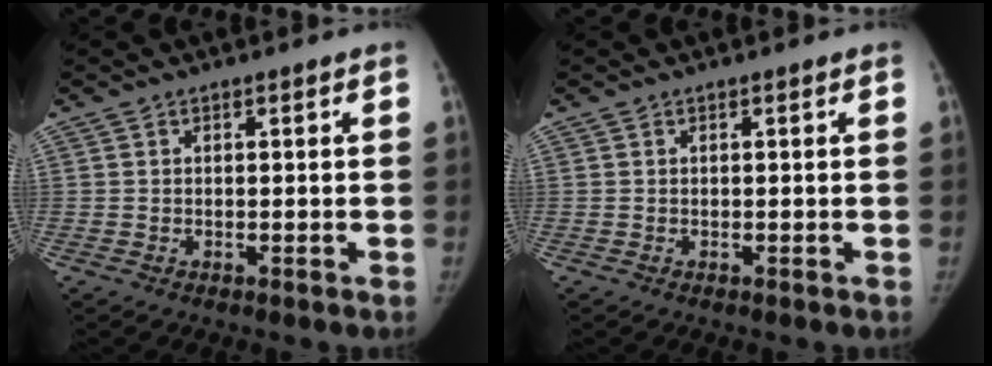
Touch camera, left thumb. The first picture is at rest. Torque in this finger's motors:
{"motor_torque": [0.00, 0.00, 0.02, -0.02, 0.00]}